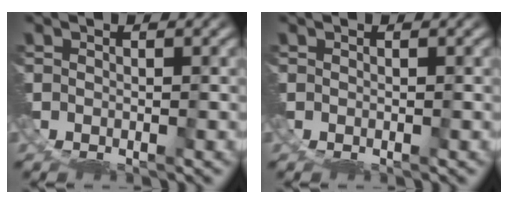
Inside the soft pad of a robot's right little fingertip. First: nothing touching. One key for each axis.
{"total": 0.0}